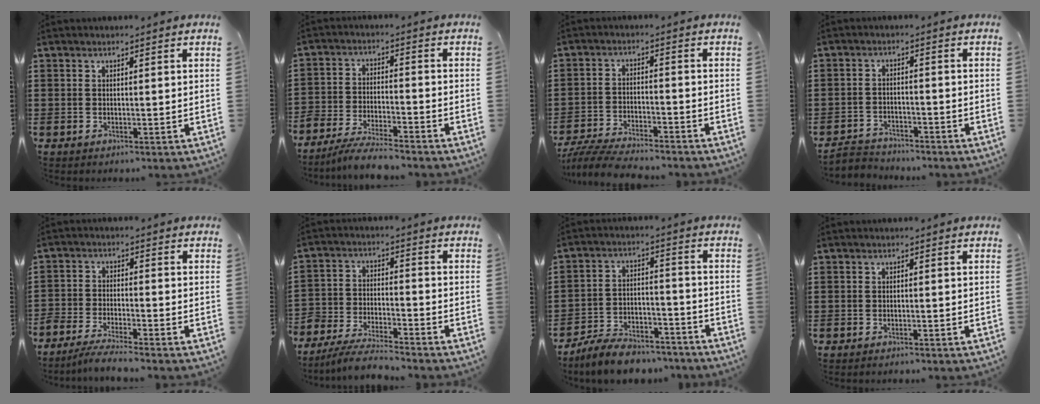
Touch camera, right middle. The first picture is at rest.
{"total": 5.8, "force": [-5.6, 0.5, 1.4], "torque": [-0.035, 0.001, -0.112]}
{"total": 5.8, "force": [-5.6, 0.4, 1.5], "torque": [-0.042, -0.004, -0.111]}
{"total": 2.7, "force": [-2.7, 0.6, 0.0], "torque": [-0.008, -0.001, -0.057]}
{"total": 4.1, "force": [-4.0, 0.0, 1.0], "torque": [-0.034, -0.006, -0.084]}
{"total": 6.0, "force": [-5.8, 0.8, 1.3], "torque": [-0.039, 0.003, -0.119]}
{"total": 8.0, "force": [-7.5, 1.8, 2.1], "torque": [-0.035, 0.020, -0.142]}
{"total": 0.7, "force": [-0.7, 0.0, 0.0], "torque": [-0.001, 0.000, -0.014]}